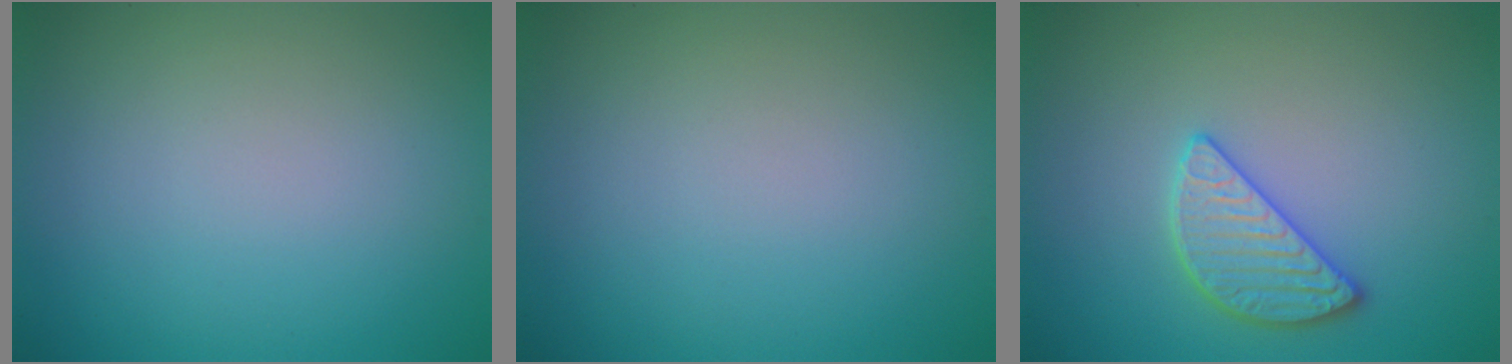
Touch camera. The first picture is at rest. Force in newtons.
{"total": 0.0}
{"total": 2.8, "press": 2.8, "slide": 0.3}